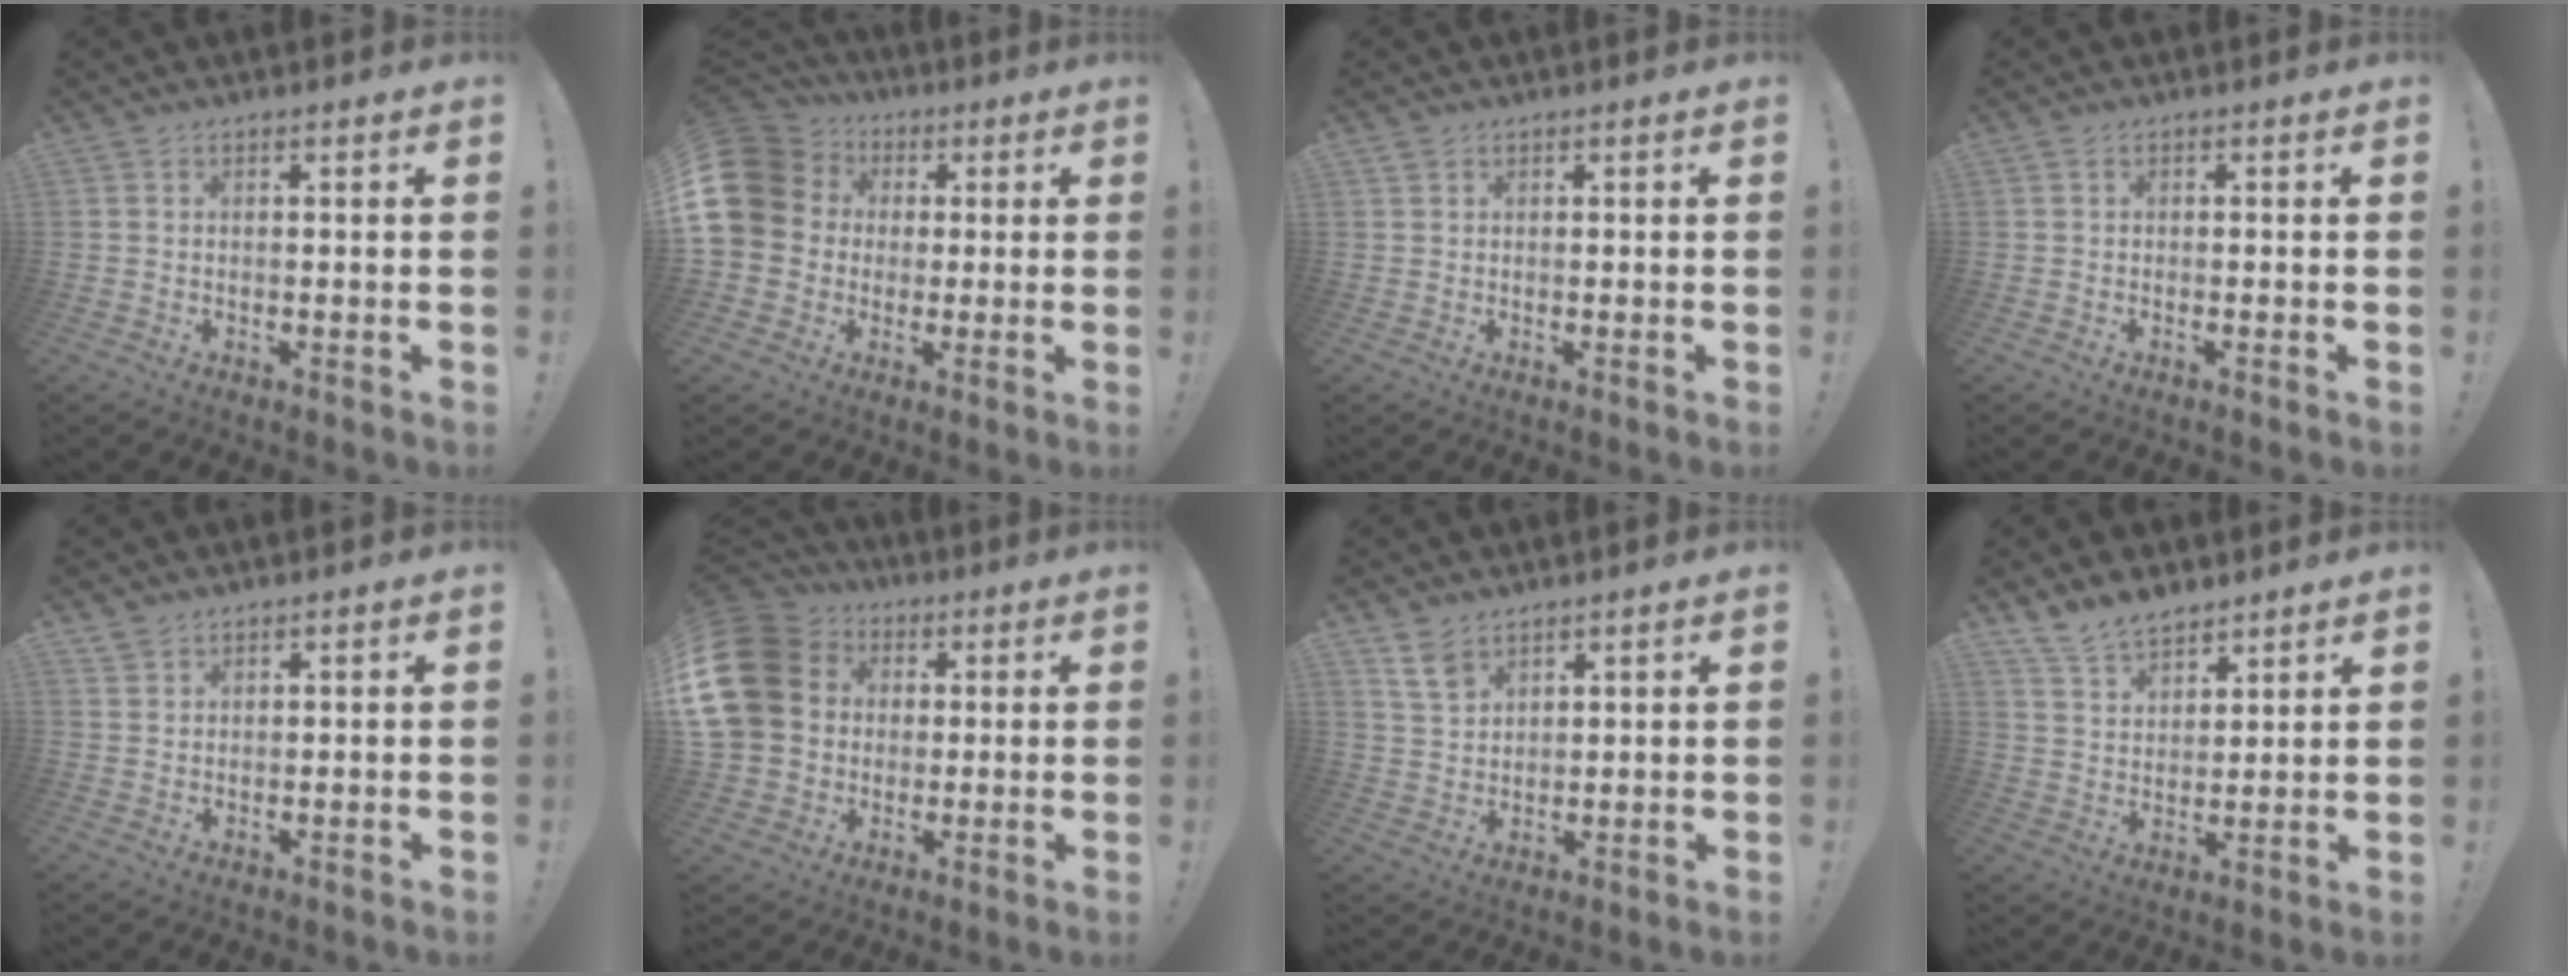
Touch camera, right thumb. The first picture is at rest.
{"total": 15.1, "force": [2.0, 12.9, 7.6], "torque": [-0.143, 0.008, 0.040]}
{"total": 1.0, "force": [0.8, 0.6, 0.1], "torque": [0.001, -0.003, 0.014]}
{"total": 0.6, "force": [-0.2, -0.1, 0.5], "torque": [-0.016, 0.001, -0.003]}
{"total": 2.1, "force": [1.9, 0.8, 0.3], "torque": [-0.004, -0.012, 0.037]}
{"total": 18.2, "force": [2.8, 15.0, 9.8], "torque": [-0.181, 0.006, 0.062]}
{"total": 6.6, "force": [4.9, 3.5, 2.7], "torque": [-0.050, -0.025, 0.095]}
{"total": 8.8, "force": [7.5, 4.0, 2.5], "torque": [-0.060, -0.046, 0.148]}